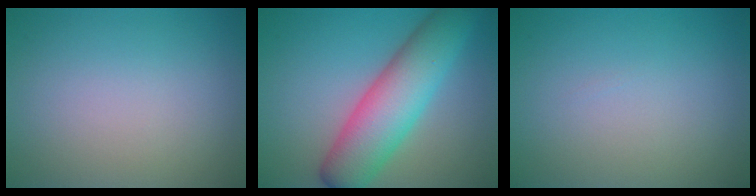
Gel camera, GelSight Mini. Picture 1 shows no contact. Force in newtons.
{"total": 8.3, "press": 8.3, "slide": 0.2}
{"total": 0.0}